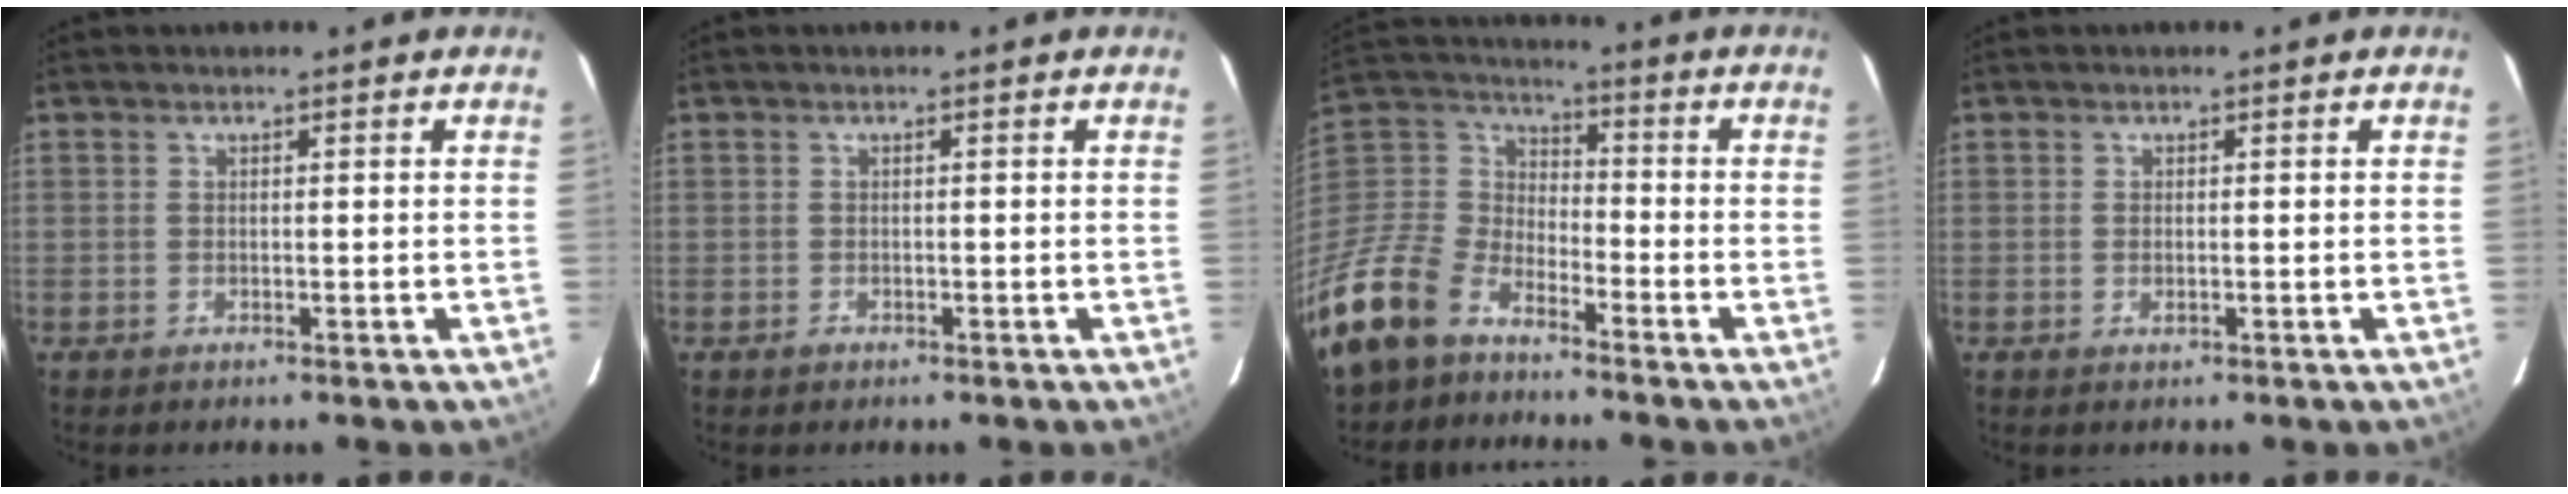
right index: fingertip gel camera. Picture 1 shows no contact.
{"total": 0.9, "force": [-0.6, 0.6, 0.2], "torque": [-0.001, 0.000, -0.009]}
{"total": 17.0, "force": [-11.5, 9.7, 8.0], "torque": [-0.217, 0.007, -0.227]}
{"total": 0.8, "force": [-0.1, 0.4, 0.7], "torque": [-0.015, 0.000, -0.001]}